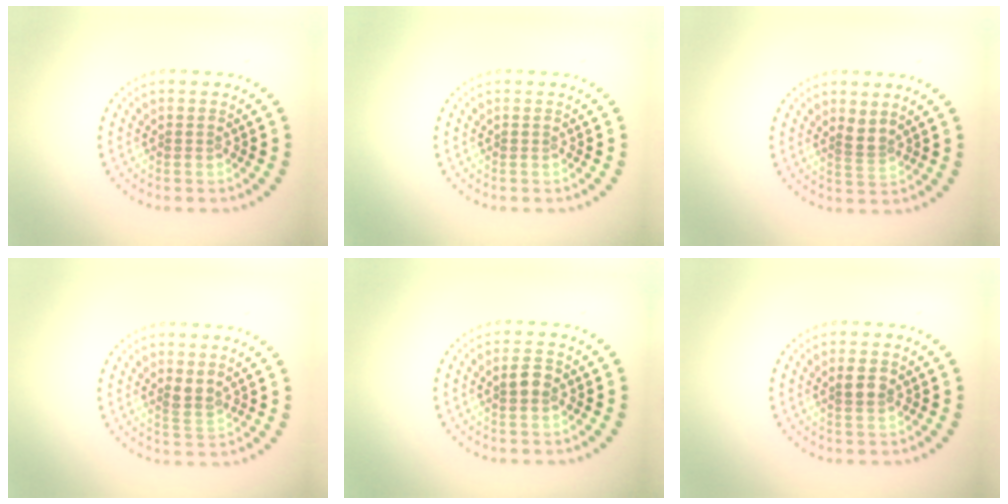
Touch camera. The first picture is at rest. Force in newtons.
{"total": 0.0}
{"total": 1.3, "press": 0.8, "slide": 1.0}
{"total": 1.5, "press": 1.3, "slide": 0.9}
{"total": 1.8, "press": 1.8, "slide": 0.1}
{"total": 1.7, "press": 1.6, "slide": 0.5}